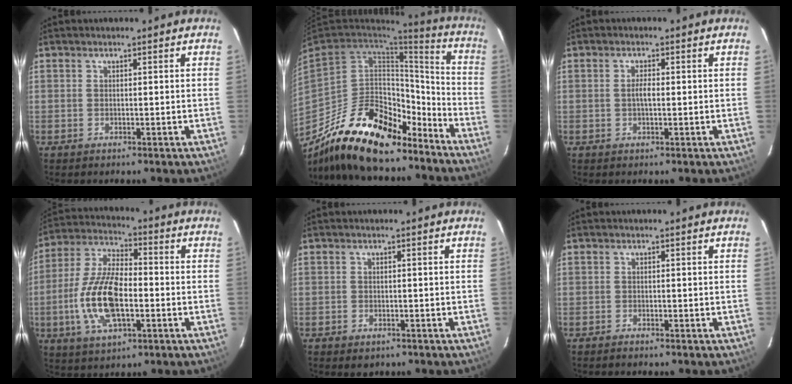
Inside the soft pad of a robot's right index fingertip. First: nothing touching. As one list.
[{"total": 26.7, "force": [-19.6, 11.7, 13.9], "torque": [-0.261, 0.017, -0.302]}, {"total": 1.8, "force": [-0.1, 0.6, 1.7], "torque": [-0.033, 0.003, -0.003]}, {"total": 15.3, "force": [-3.5, 6.6, 13.3], "torque": [-0.282, 0.002, -0.067]}, {"total": 2.5, "force": [-1.5, 1.8, 0.8], "torque": [-0.020, -0.003, -0.019]}, {"total": 1.4, "force": [-1.3, 0.3, 0.4], "torque": [-0.018, -0.002, -0.023]}]